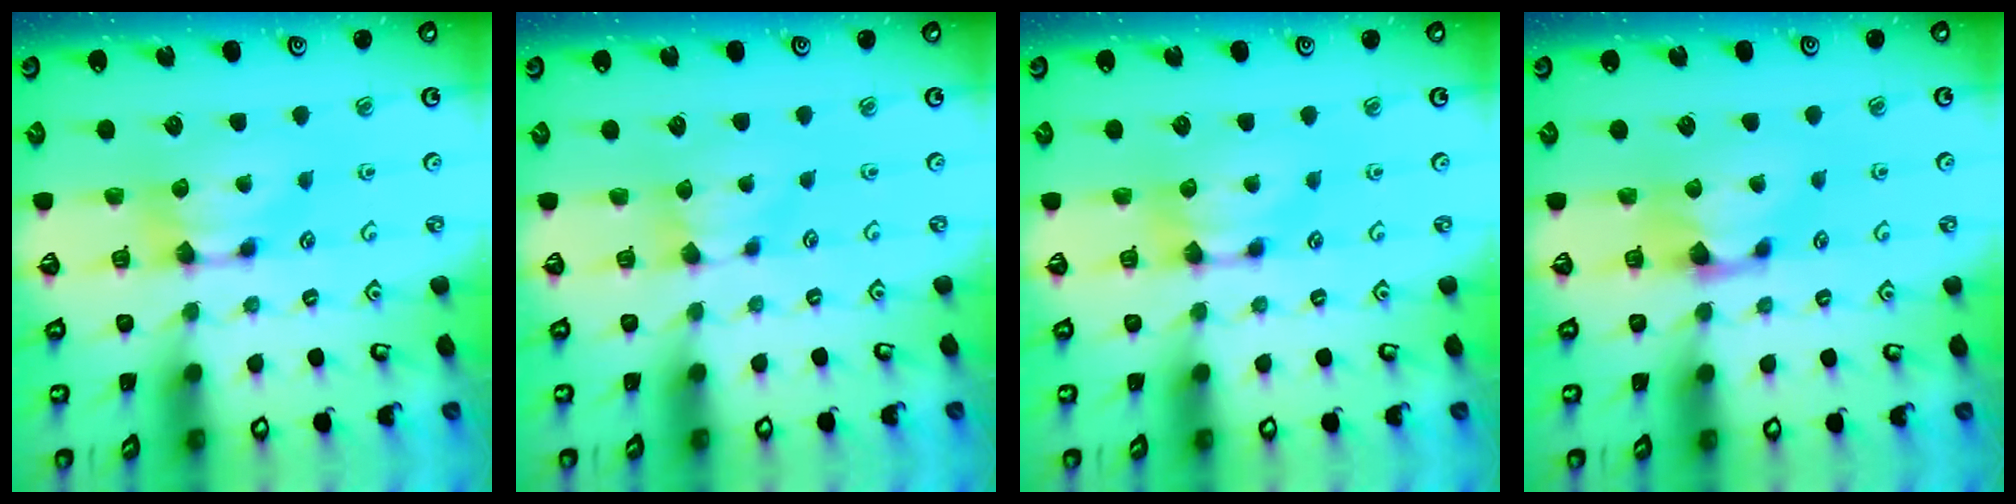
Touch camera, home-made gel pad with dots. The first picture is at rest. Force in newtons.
{"total": 1.6, "press": 1.4, "slide": 0.7}
{"total": 0.0}
{"total": 0.9, "press": 0.4, "slide": 0.7}